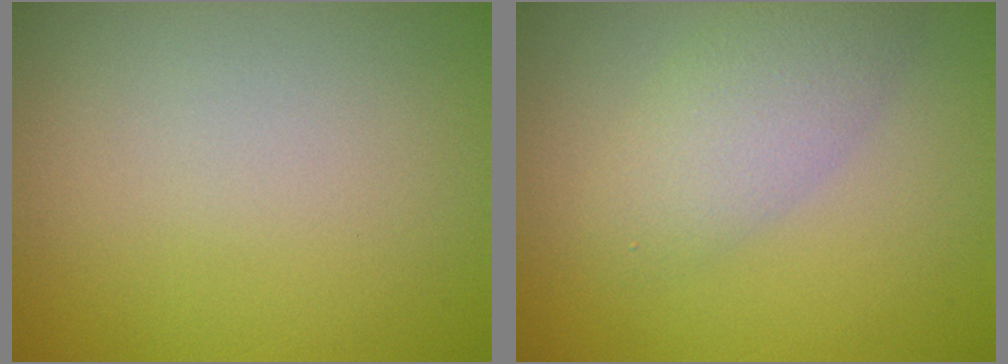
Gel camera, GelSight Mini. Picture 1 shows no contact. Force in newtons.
{"total": 3.4, "press": 3.4, "slide": 0.0}